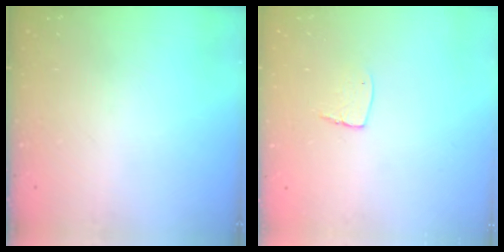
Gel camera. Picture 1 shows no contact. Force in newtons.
{"total": 5.6, "press": 5.6, "slide": 0.4}